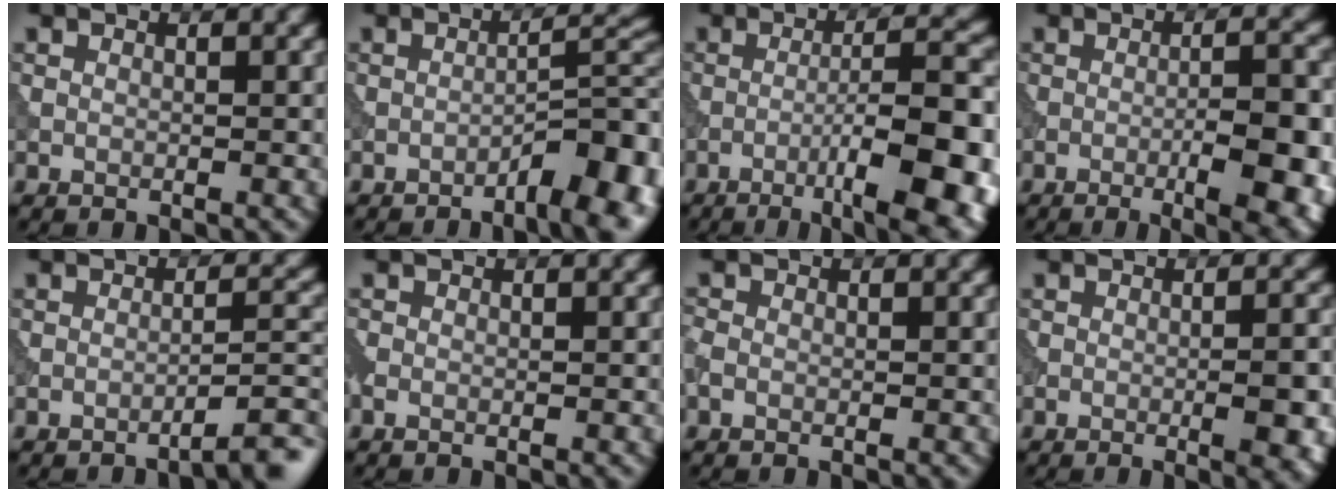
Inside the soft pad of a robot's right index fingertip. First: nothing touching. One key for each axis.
{"total": 7.9, "fx": -4.2, "fy": 2.0, "fz": 6.4, "tx": -0.082, "ty": 0.012, "tz": -0.057}
{"total": 11.8, "fx": -4.8, "fy": 2.9, "fz": 10.4, "tx": -0.136, "ty": 0.004, "tz": -0.062}
{"total": 9.2, "fx": -2.7, "fy": 2.9, "fz": 8.3, "tx": -0.093, "ty": 0.008, "tz": -0.025}
{"total": 3.9, "fx": -2.8, "fy": 0.6, "fz": 2.7, "tx": -0.025, "ty": 0.017, "tz": -0.050}
{"total": 0.7, "fx": -0.4, "fy": 0.2, "fz": 0.5, "tx": -0.013, "ty": -0.004, "tz": -0.011}
{"total": 0.9, "fx": -0.5, "fy": 0.6, "fz": 0.5, "tx": -0.013, "ty": 0.000, "tz": -0.013}
{"total": 5.2, "fx": -1.3, "fy": 1.6, "fz": 4.8, "tx": -0.057, "ty": 0.003, "tz": -0.015}